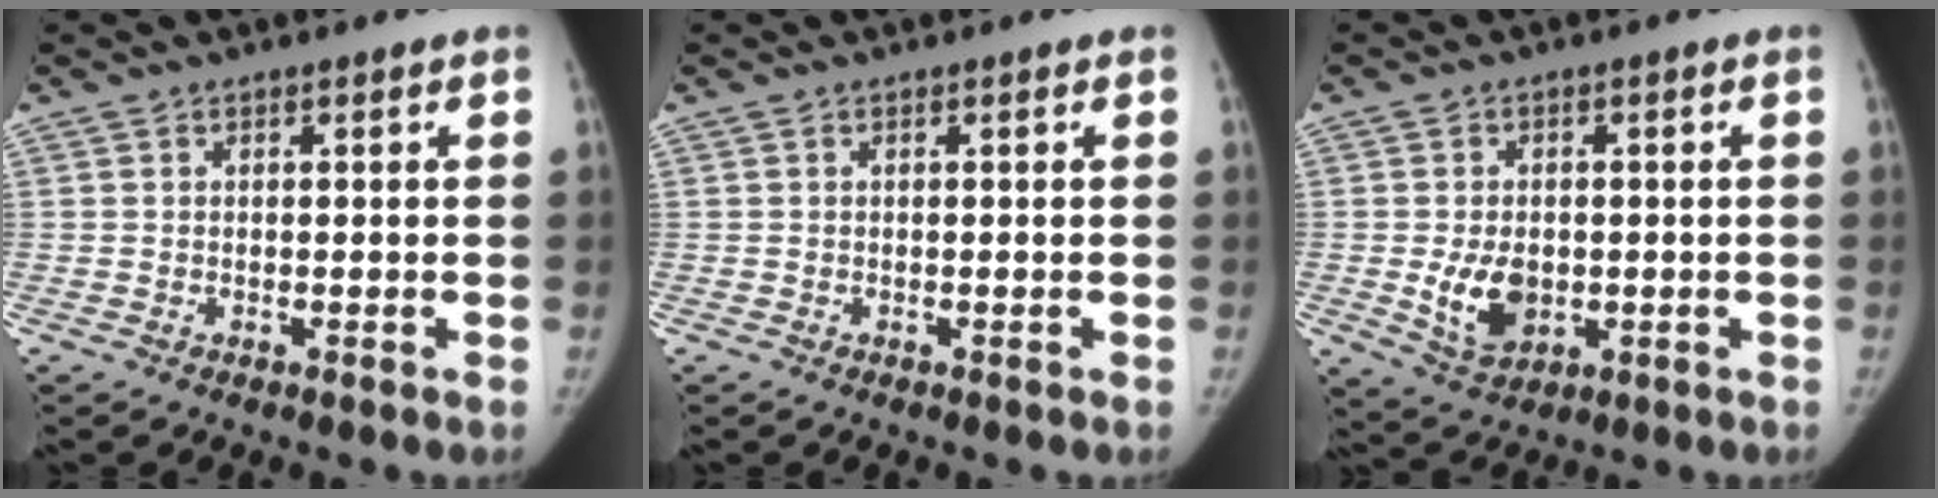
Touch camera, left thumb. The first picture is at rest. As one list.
[{"total": 0.0}, {"total": 7.5, "force": [-1.0, 5.3, 5.2], "torque": [-0.071, -0.008, -0.006]}]